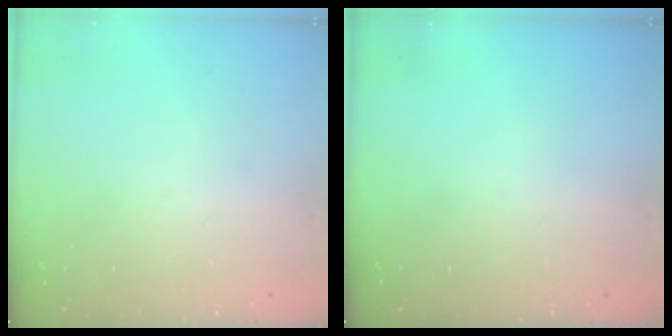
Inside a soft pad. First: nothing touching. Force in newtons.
{"total": 0.0}